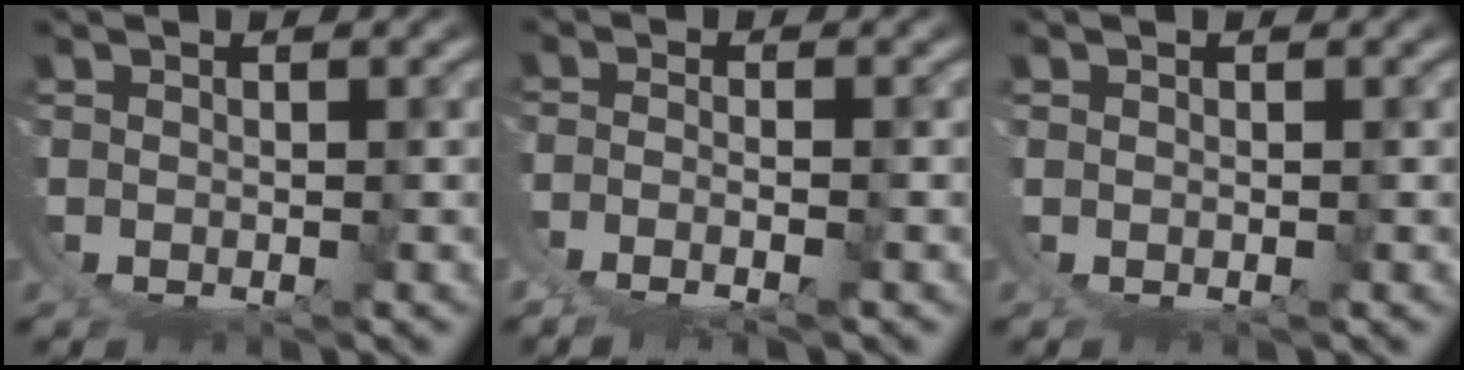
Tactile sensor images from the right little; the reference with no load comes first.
{"total": 3.0, "force": [-0.8, 1.2, 2.7], "torque": [-0.057, -0.016, -0.003]}
{"total": 0.6, "force": [0.5, 0.2, -0.2], "torque": [0.005, 0.003, 0.003]}